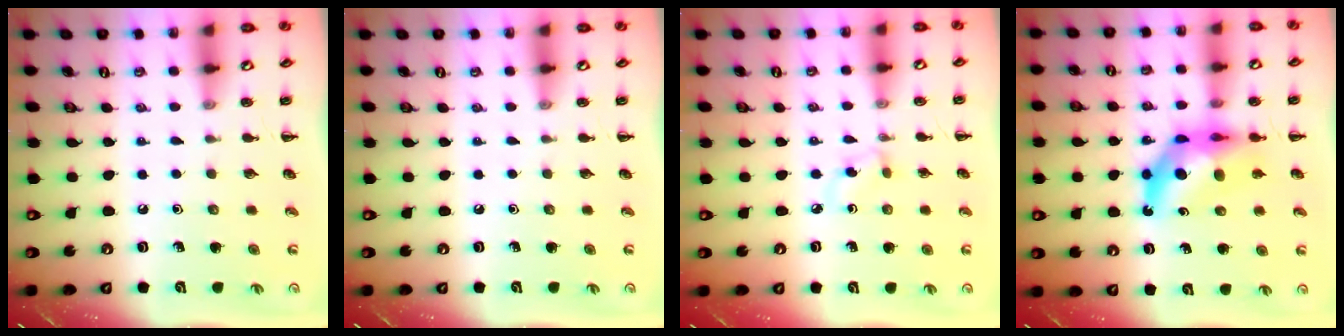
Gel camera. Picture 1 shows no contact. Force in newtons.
{"total": 0.0}
{"total": 2.7, "press": 2.5, "slide": 1.1}
{"total": 10.8, "press": 10.3, "slide": 3.3}